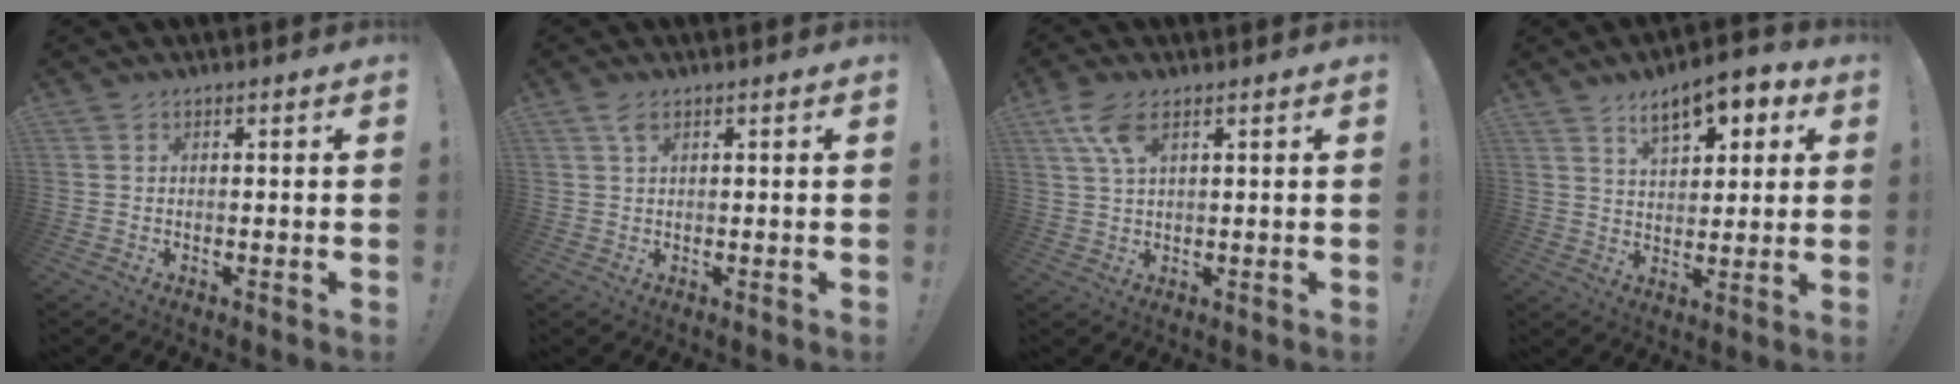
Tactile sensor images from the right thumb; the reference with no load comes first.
{"total": 2.4, "force": [1.3, 1.0, 1.8], "torque": [-0.034, -0.002, 0.022]}
{"total": 7.0, "force": [3.6, 2.9, 5.2], "torque": [-0.102, -0.007, 0.069]}
{"total": 11.1, "force": [6.2, 5.5, 7.3], "torque": [-0.098, -0.028, 0.107]}